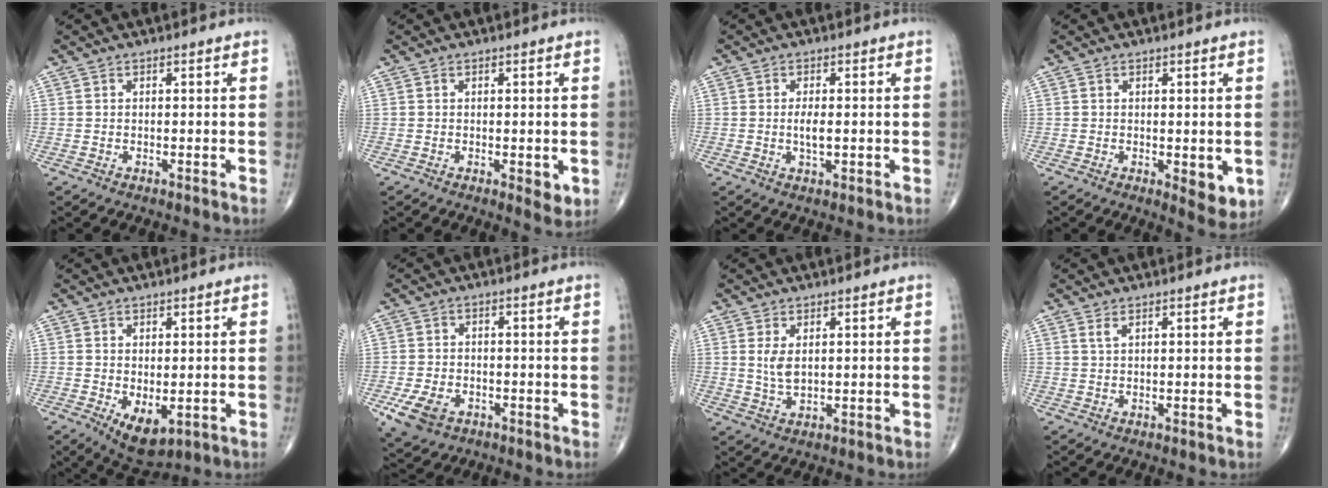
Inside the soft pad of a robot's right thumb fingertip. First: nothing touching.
{"total": 3.0, "force": [-0.5, 1.3, 2.6], "torque": [-0.025, -0.007, -0.005]}
{"total": 3.1, "force": [-0.2, 1.2, 2.8], "torque": [-0.054, -0.003, -0.004]}
{"total": 4.9, "force": [-0.8, 2.2, 4.3], "torque": [-0.043, -0.012, -0.005]}
{"total": 6.4, "force": [-1.5, 3.4, 5.3], "torque": [-0.076, -0.015, -0.008]}
{"total": 7.1, "force": [-3.1, 4.9, 4.1], "torque": [-0.079, 0.007, -0.048]}
{"total": 3.7, "force": [0.9, 1.9, 3.1], "torque": [-0.057, -0.010, 0.025]}
{"total": 1.2, "force": [0.7, 0.3, 0.8], "torque": [-0.018, 0.004, 0.017]}